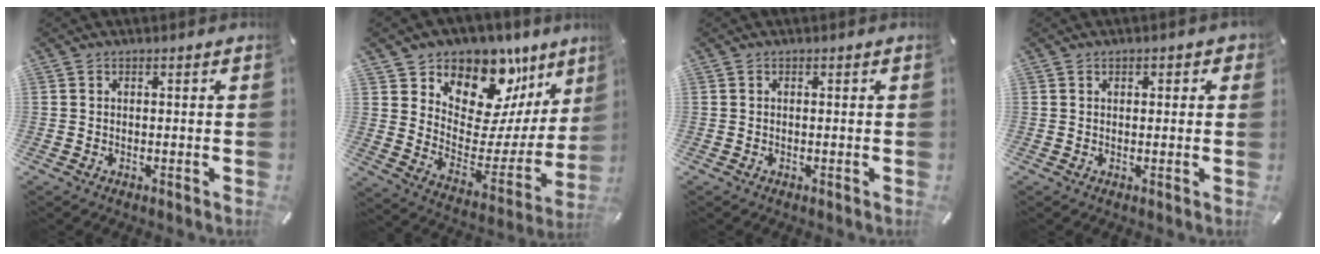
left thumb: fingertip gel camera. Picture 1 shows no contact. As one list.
[{"total": 13.7, "force": [9.6, 8.4, 4.9], "torque": [-0.062, -0.108, 0.161]}, {"total": 0.0}, {"total": 1.4, "force": [0.3, 0.9, 0.9], "torque": [-0.011, 0.002, 0.002]}]